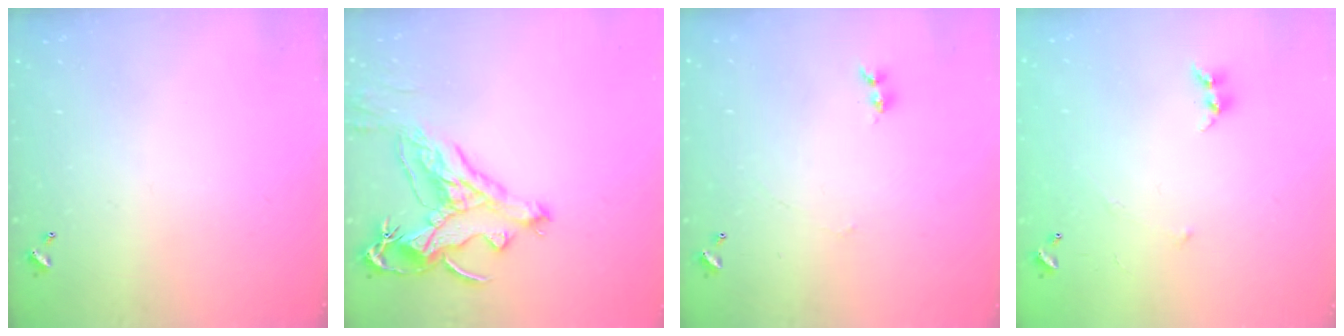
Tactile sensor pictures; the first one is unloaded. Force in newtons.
{"total": 5.6, "press": 5.5, "slide": 1.4}
{"total": 1.2, "press": 1.1, "slide": 0.3}
{"total": 6.2, "press": 6.2, "slide": 0.4}